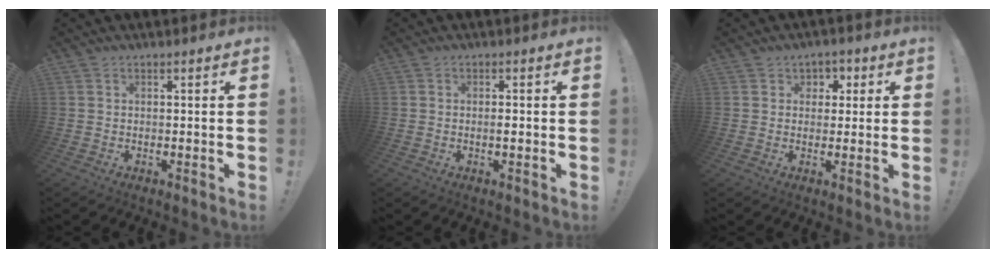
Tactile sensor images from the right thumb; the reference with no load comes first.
{"total": 1.5, "force": [-0.3, 0.2, 1.4], "torque": [-0.009, -0.006, -0.010]}
{"total": 4.0, "force": [0.7, 3.9, 0.7], "torque": [-0.008, 0.000, 0.011]}